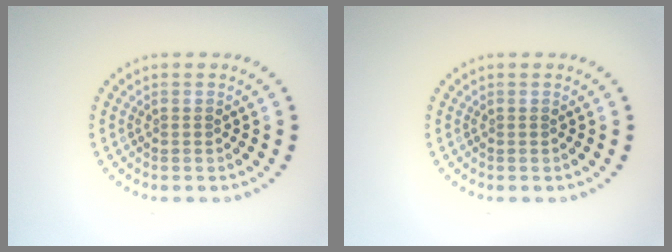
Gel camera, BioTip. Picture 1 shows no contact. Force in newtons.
{"total": 0.0}